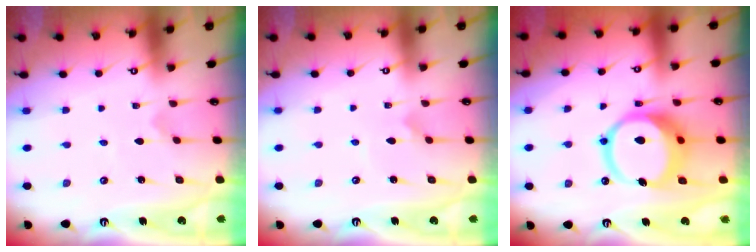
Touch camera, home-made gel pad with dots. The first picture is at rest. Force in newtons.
{"total": 2.9, "press": 2.8, "slide": 0.3}
{"total": 14.9, "press": 14.8, "slide": 2.0}